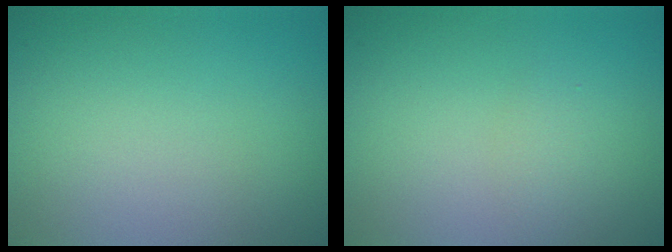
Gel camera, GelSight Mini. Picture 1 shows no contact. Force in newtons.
{"total": 1.0, "press": 1.0, "slide": 0.2}